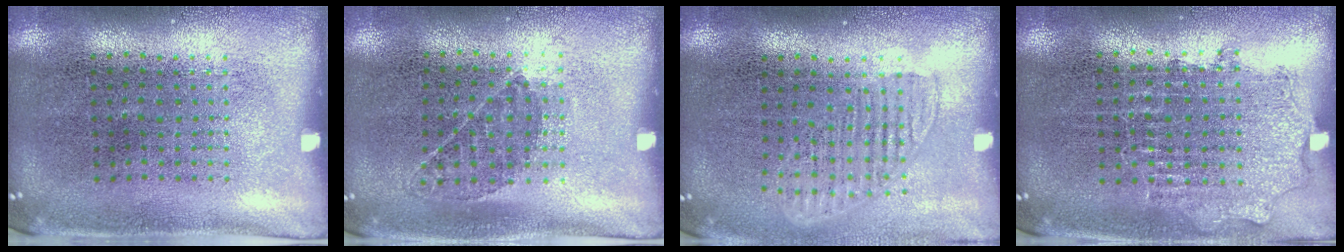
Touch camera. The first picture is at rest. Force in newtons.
{"total": 0.9, "press": 0.6, "slide": 0.7}
{"total": 1.3, "press": 1.1, "slide": 0.7}
{"total": 0.9, "press": 0.8, "slide": 0.2}